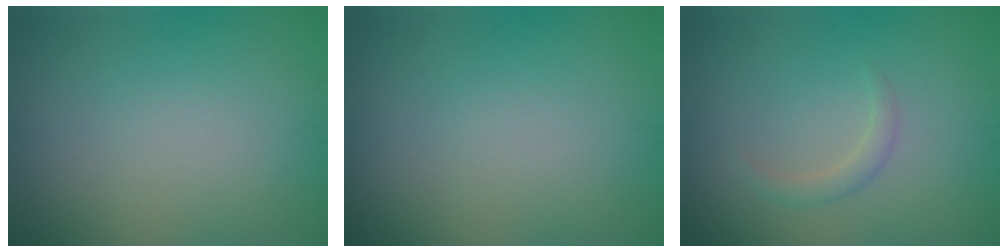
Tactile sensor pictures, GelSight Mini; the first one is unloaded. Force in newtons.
{"total": 0.0}
{"total": 1.3, "press": 1.3, "slide": 0.1}